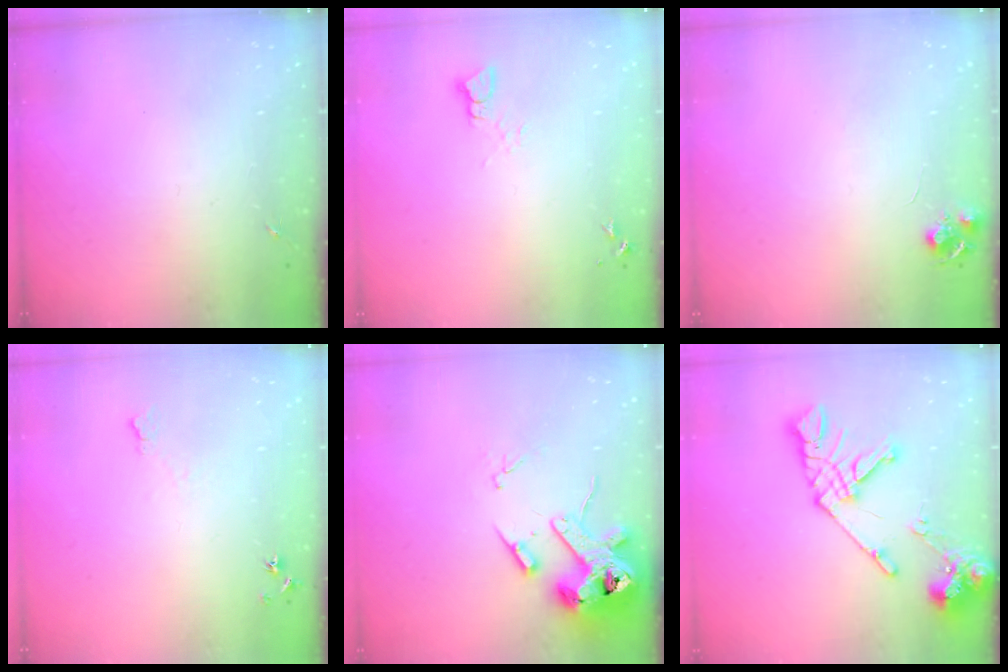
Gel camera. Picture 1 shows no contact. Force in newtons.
{"total": 2.5, "press": 2.5, "slide": 0.1}
{"total": 6.8, "press": 6.7, "slide": 0.9}
{"total": 6.5, "press": 6.4, "slide": 0.8}
{"total": 15.6, "press": 15.4, "slide": 2.3}
{"total": 17.0, "press": 16.9, "slide": 2.2}